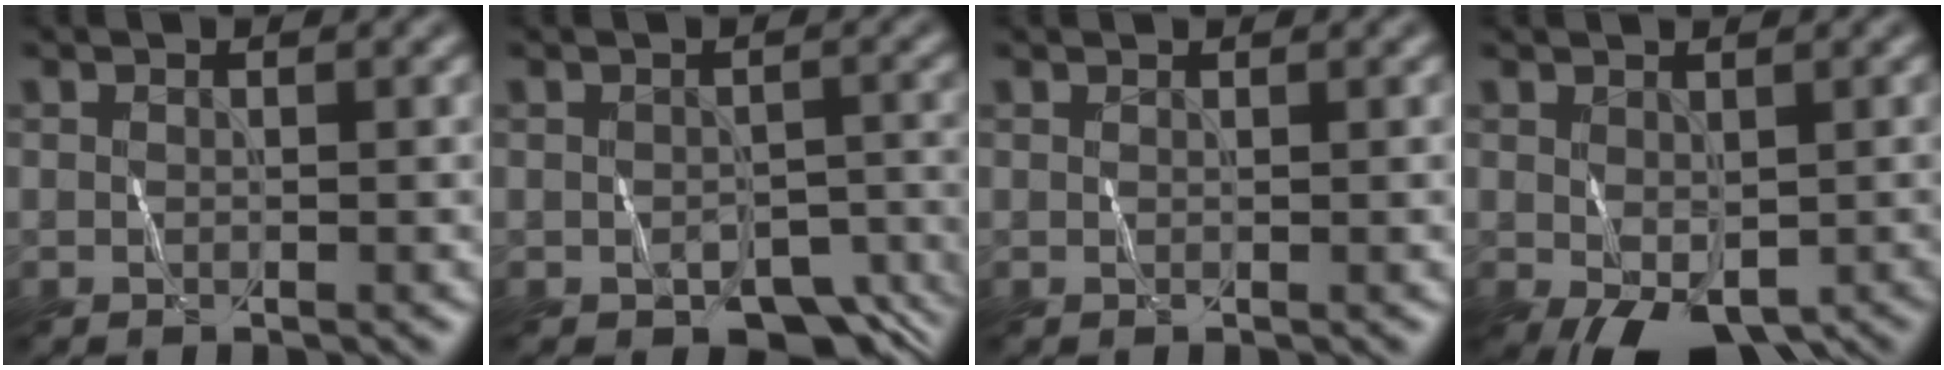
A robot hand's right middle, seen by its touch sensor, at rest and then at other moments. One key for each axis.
{"total": 5.5, "fx": -3.6, "fy": 2.9, "fz": 3.1, "tx": -0.040, "ty": -0.010, "tz": -0.046}
{"total": 0.8, "fx": 0.8, "fy": -0.1, "fz": 0.0, "tx": -0.007, "ty": 0.001, "tz": 0.009}
{"total": 5.0, "fx": -1.5, "fy": 2.9, "fz": 3.8, "tx": -0.076, "ty": -0.007, "tz": -0.017}